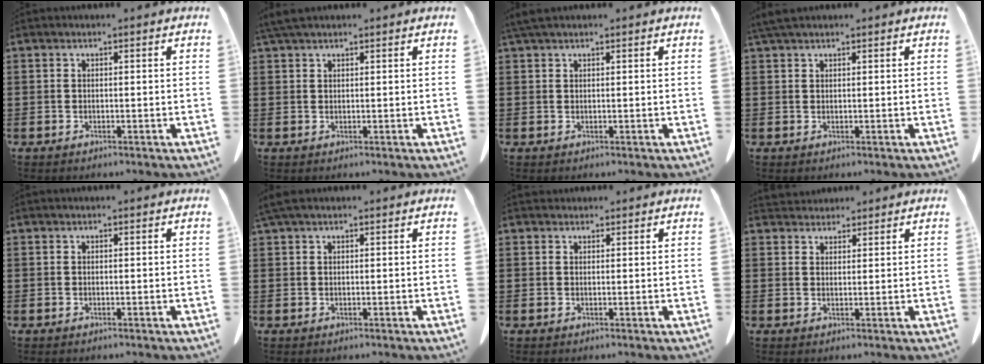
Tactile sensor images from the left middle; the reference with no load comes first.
{"total": 2.4, "force": [1.8, 0.6, 1.5], "torque": [-0.035, 0.005, 0.034]}
{"total": 1.7, "force": [1.3, 0.3, 1.0], "torque": [-0.024, 0.002, 0.023]}
{"total": 2.0, "force": [1.6, 0.4, 1.2], "torque": [-0.028, 0.003, 0.029]}
{"total": 0.0}
{"total": 1.5, "force": [1.0, 0.4, 1.1], "torque": [-0.025, 0.003, 0.018]}
{"total": 0.8, "force": [0.7, 0.4, 0.0], "torque": [0.006, -0.003, 0.013]}
{"total": 2.3, "force": [2.2, 0.7, -0.2], "torque": [-0.004, -0.002, 0.043]}